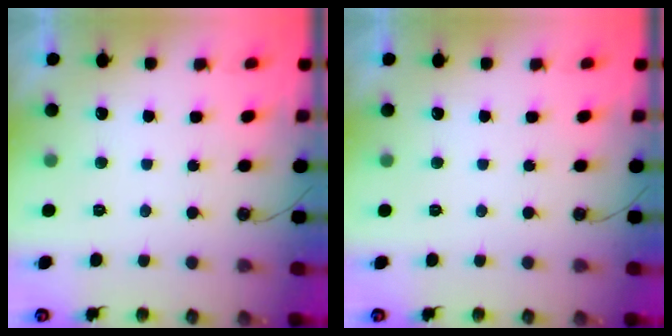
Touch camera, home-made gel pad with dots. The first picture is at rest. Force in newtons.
{"total": 0.0}